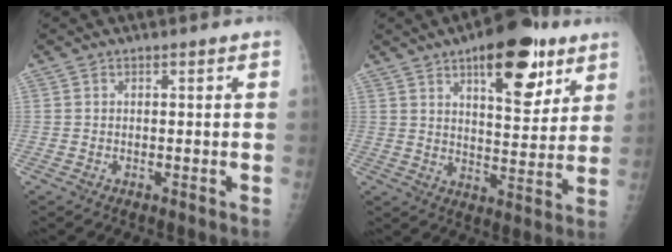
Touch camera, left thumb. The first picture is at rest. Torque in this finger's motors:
{"motor_torque": [1.68, 1.52, 1.10, -0.95, 0.37]}